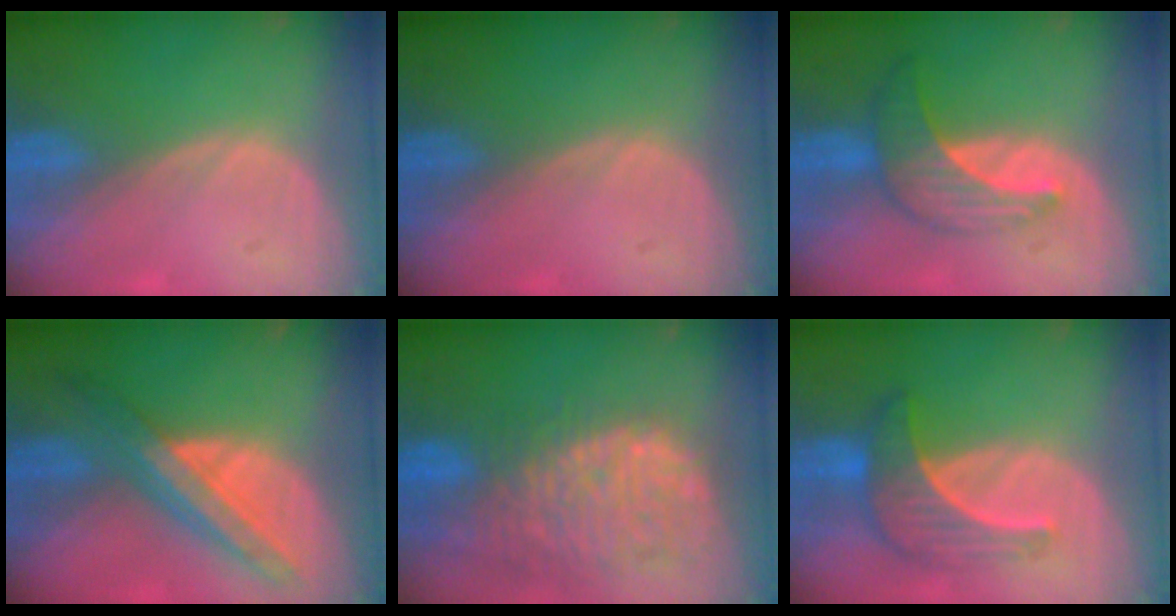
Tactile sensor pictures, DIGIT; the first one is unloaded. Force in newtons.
{"total": 0.0}
{"total": 7.2, "press": 6.4, "slide": 3.2}
{"total": 8.8, "press": 7.6, "slide": 4.4}
{"total": 14.0, "press": 11.7, "slide": 7.7}
{"total": 7.0, "press": 6.9, "slide": 1.4}